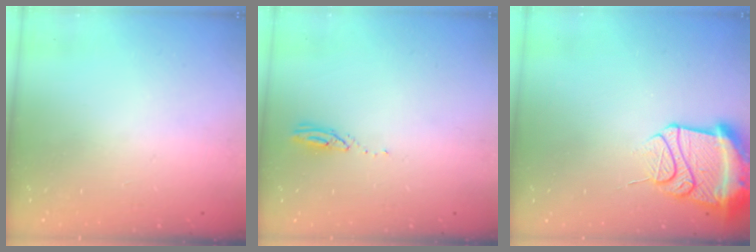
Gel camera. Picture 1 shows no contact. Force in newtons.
{"total": 3.0, "press": 3.0, "slide": 0.2}
{"total": 15.3, "press": 15.2, "slide": 1.8}